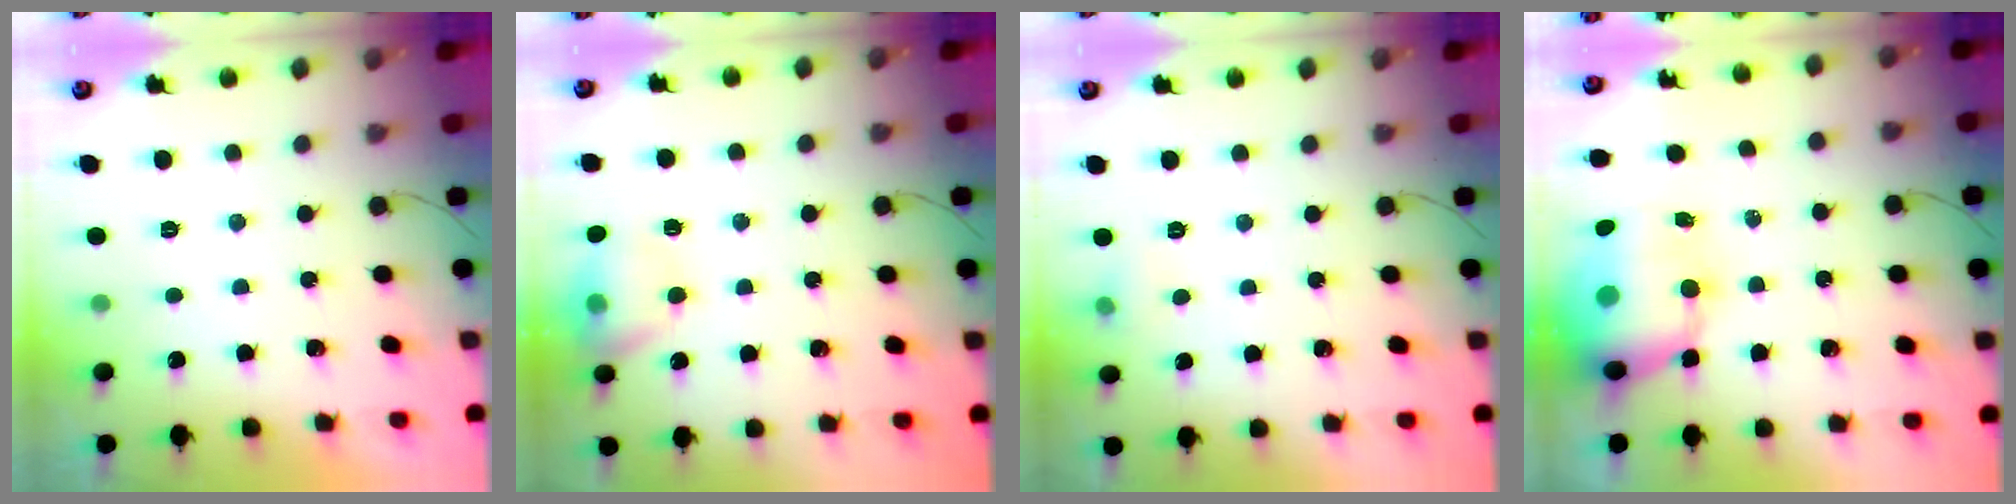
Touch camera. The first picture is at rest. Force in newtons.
{"total": 12.8, "press": 12.7, "slide": 1.5}
{"total": 5.3, "press": 5.1, "slide": 1.5}
{"total": 14.1, "press": 13.7, "slide": 3.6}